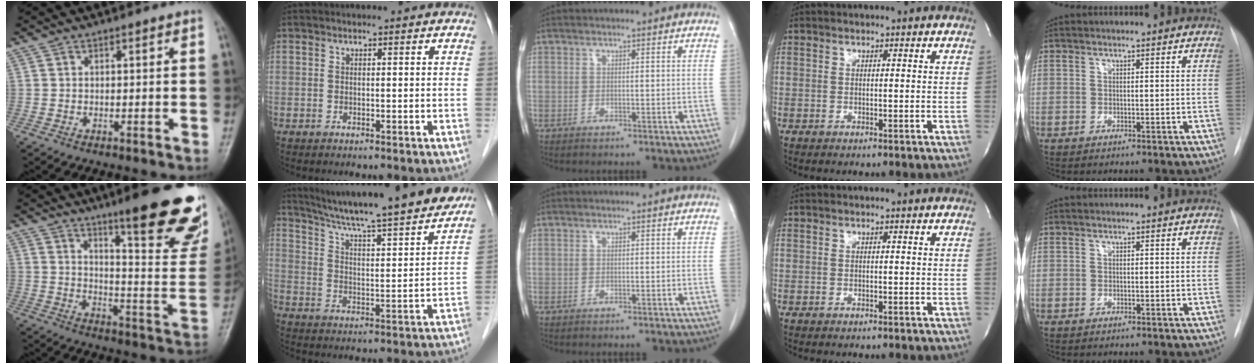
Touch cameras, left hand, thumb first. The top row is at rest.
{"thumb": {"total": 24.0, "force": [15.6, 4.5, 17.7], "torque": [-0.202, -0.091, 0.215]}, "index": {"total": 21.5, "force": [19.2, 0.6, 9.7], "torque": [-0.155, -0.015, 0.275]}}